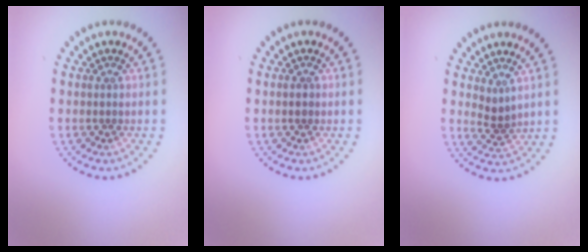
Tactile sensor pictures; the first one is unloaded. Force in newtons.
{"total": 1.1, "press": 1.0, "slide": 0.2}
{"total": 1.6, "press": 1.1, "slide": 1.2}